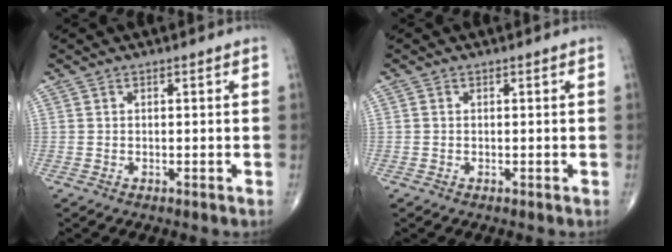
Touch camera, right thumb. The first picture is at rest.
{"total": 0.0}